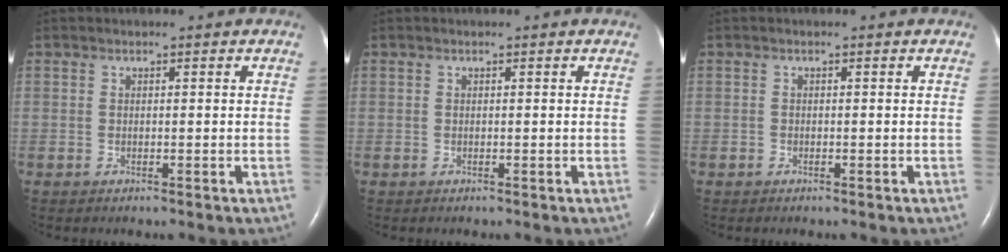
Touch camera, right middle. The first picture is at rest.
{"total": 0.0}
{"total": 0.0}